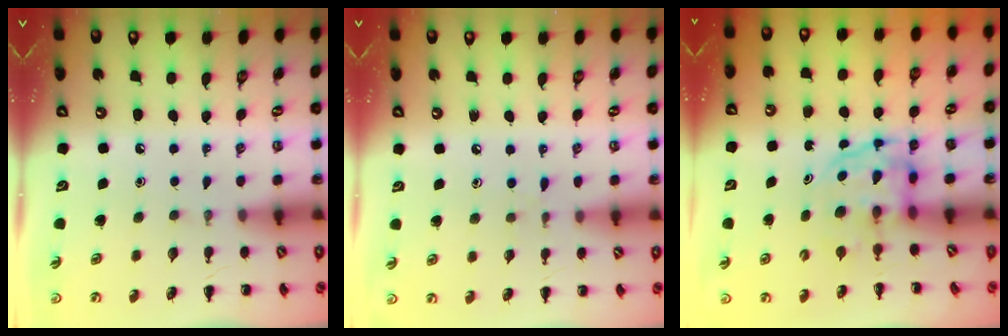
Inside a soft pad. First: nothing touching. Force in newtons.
{"total": 3.8, "press": 3.4, "slide": 1.7}
{"total": 3.8, "press": 3.8, "slide": 0.3}